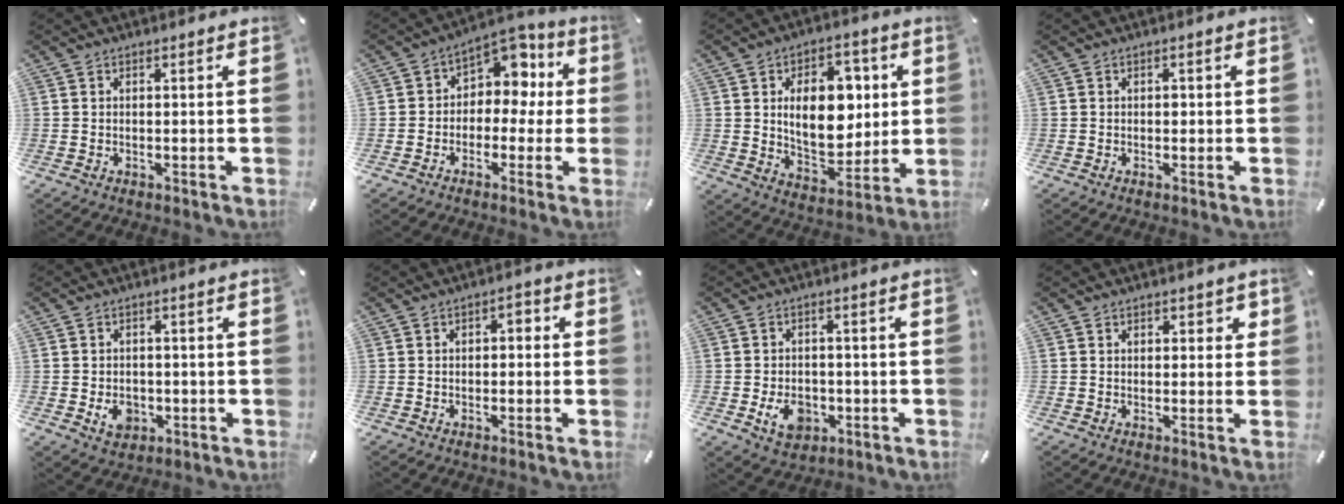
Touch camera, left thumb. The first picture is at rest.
{"total": 8.5, "force": [2.2, 7.2, 4.0], "torque": [-0.044, -0.025, 0.035]}
{"total": 15.6, "force": [2.8, 10.6, 11.1], "torque": [-0.162, -0.003, 0.046]}
{"total": 1.0, "force": [-0.1, 0.8, 0.5], "torque": [-0.010, 0.004, -0.003]}
{"total": 5.1, "force": [-1.2, 4.2, 2.6], "torque": [-0.034, 0.000, -0.020]}
{"total": 2.3, "force": [-0.6, 1.5, 1.6], "torque": [-0.023, 0.010, -0.018]}
{"total": 7.3, "force": [-2.1, 5.6, 4.2], "torque": [-0.079, 0.003, -0.038]}
{"total": 1.8, "force": [0.6, 1.3, 1.0], "torque": [-0.005, -0.001, 0.005]}